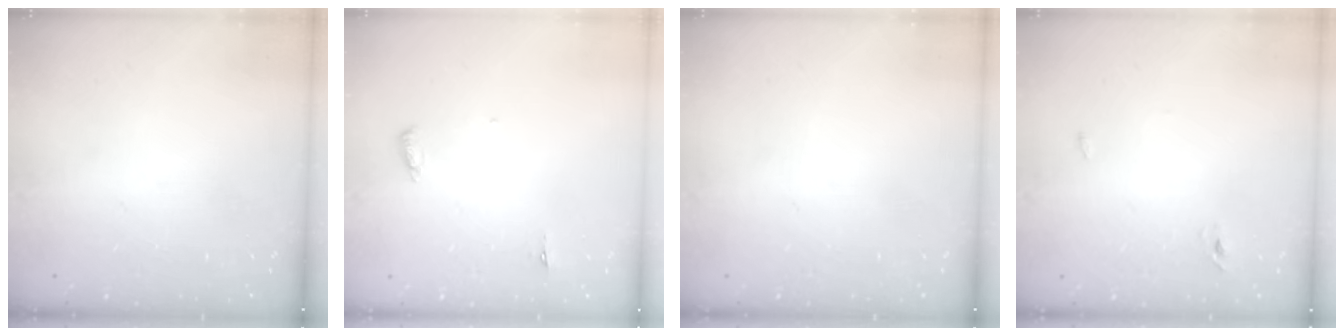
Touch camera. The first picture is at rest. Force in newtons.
{"total": 4.7, "press": 4.5, "slide": 1.4}
{"total": 0.0}
{"total": 2.4, "press": 2.2, "slide": 1.0}